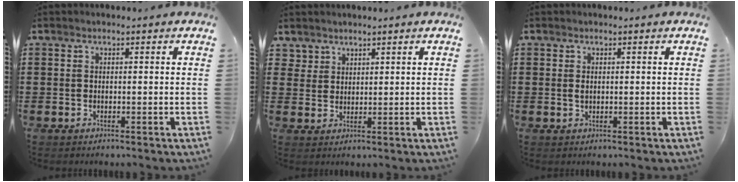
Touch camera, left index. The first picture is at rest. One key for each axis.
{"total": 2.5, "fx": 2.1, "fy": 1.3, "fz": 0.0, "tx": -0.007, "ty": 0.003, "tz": 0.042}
{"total": 0.8, "fx": 0.1, "fy": 0.4, "fz": 0.6, "tx": -0.015, "ty": 0.002, "tz": 0.001}